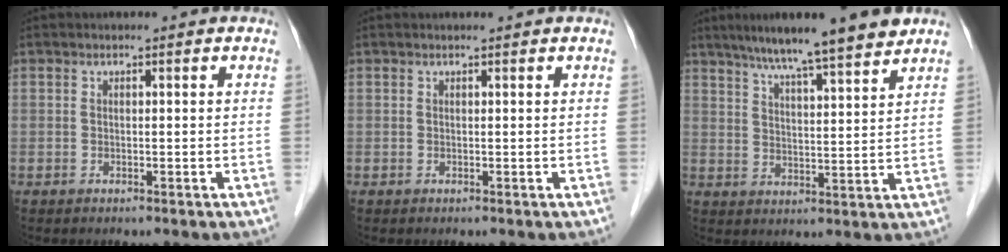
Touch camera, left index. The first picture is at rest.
{"total": 0.9, "force": [0.8, 0.0, 0.3], "torque": [-0.007, 0.008, 0.013]}
{"total": 11.8, "force": [9.6, 0.0, 6.8], "torque": [-0.107, 0.013, 0.141]}